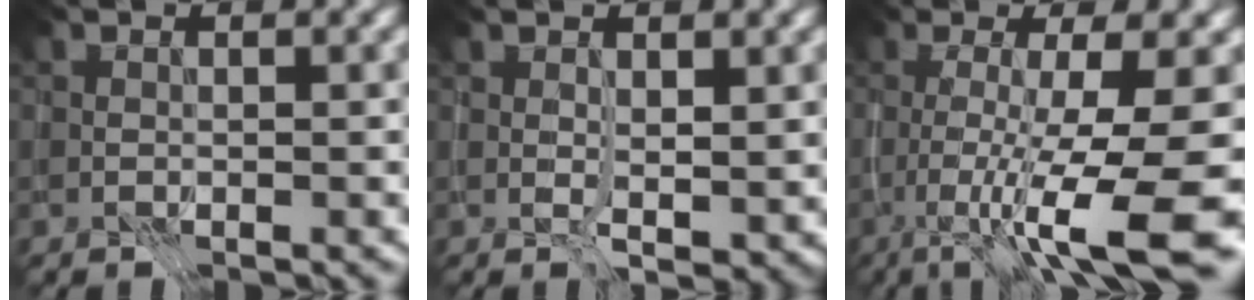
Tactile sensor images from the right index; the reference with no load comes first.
{"total": 1.8, "force": [0.5, 0.5, 1.7], "torque": [-0.030, -0.002, 0.018]}
{"total": 10.9, "force": [-2.7, 2.1, 10.4], "torque": [-0.138, -0.013, -0.033]}